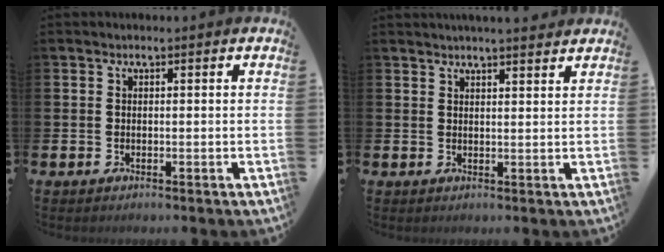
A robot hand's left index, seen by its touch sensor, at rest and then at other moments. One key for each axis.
{"total": 2.8, "fx": 2.8, "fy": -0.3, "fz": 0.3, "tx": -0.011, "ty": -0.011, "tz": 0.051}